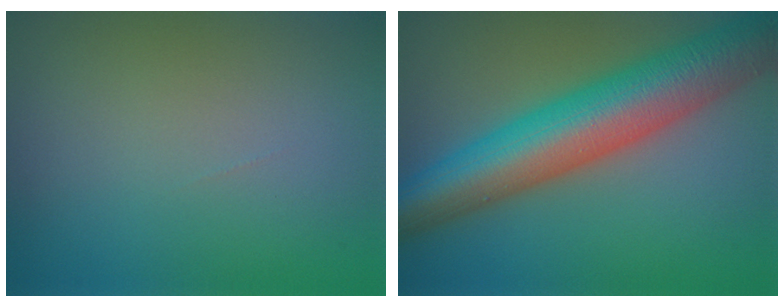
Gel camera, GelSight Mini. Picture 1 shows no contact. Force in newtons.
{"total": 11.9, "press": 11.9, "slide": 0.1}